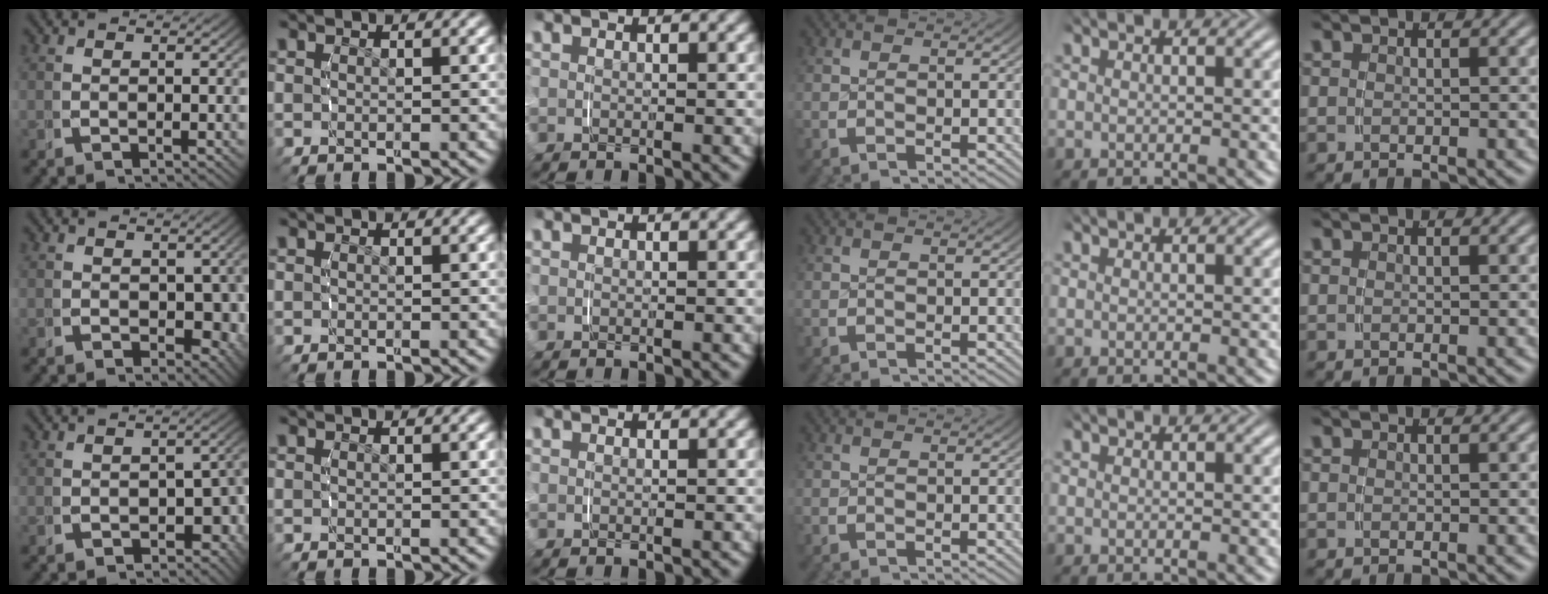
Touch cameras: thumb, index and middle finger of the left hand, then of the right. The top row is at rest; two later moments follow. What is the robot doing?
{"motion": "grasp_and_lifting", "object": "string"}